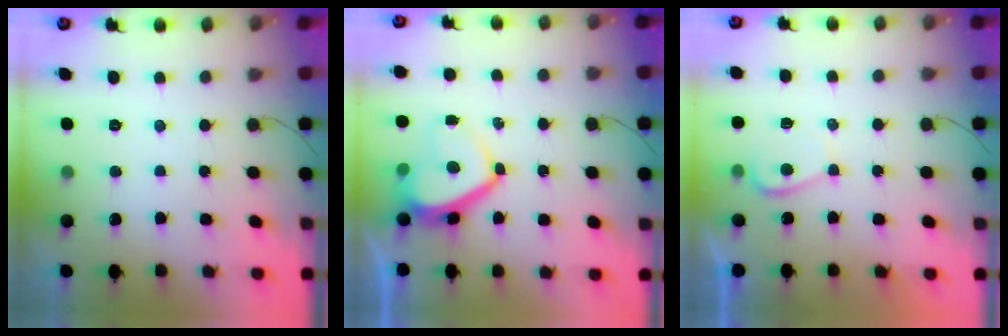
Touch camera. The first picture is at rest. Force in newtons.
{"total": 7.7, "press": 7.7, "slide": 0.7}
{"total": 2.3, "press": 2.2, "slide": 0.8}